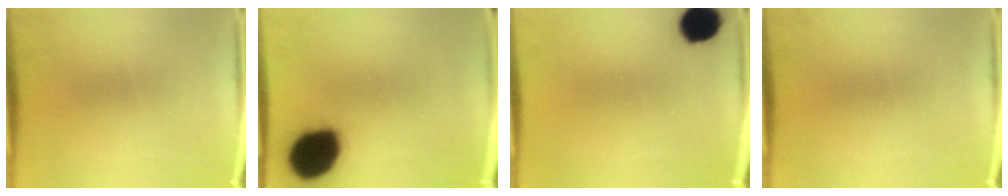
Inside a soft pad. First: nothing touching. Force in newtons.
{"total": 18.7}
{"total": 9.2}
{"total": 0.0}